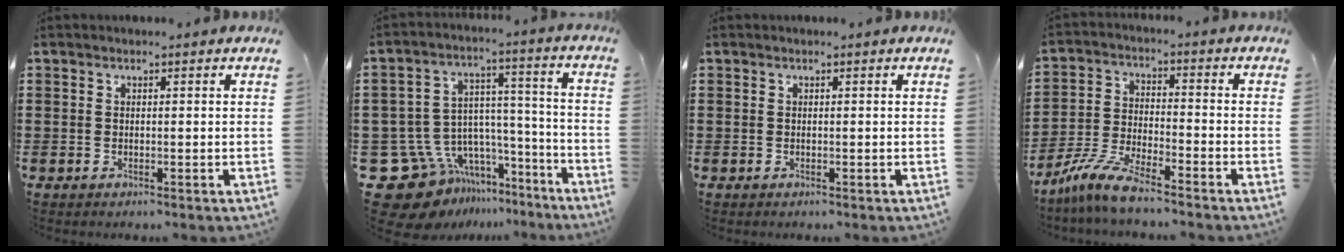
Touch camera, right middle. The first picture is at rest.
{"total": 12.1, "force": [-8.7, 7.8, 3.2], "torque": [-0.098, 0.017, -0.160]}
{"total": 0.0}
{"total": 7.3, "force": [-6.4, 0.6, 3.6], "torque": [-0.095, -0.008, -0.129]}